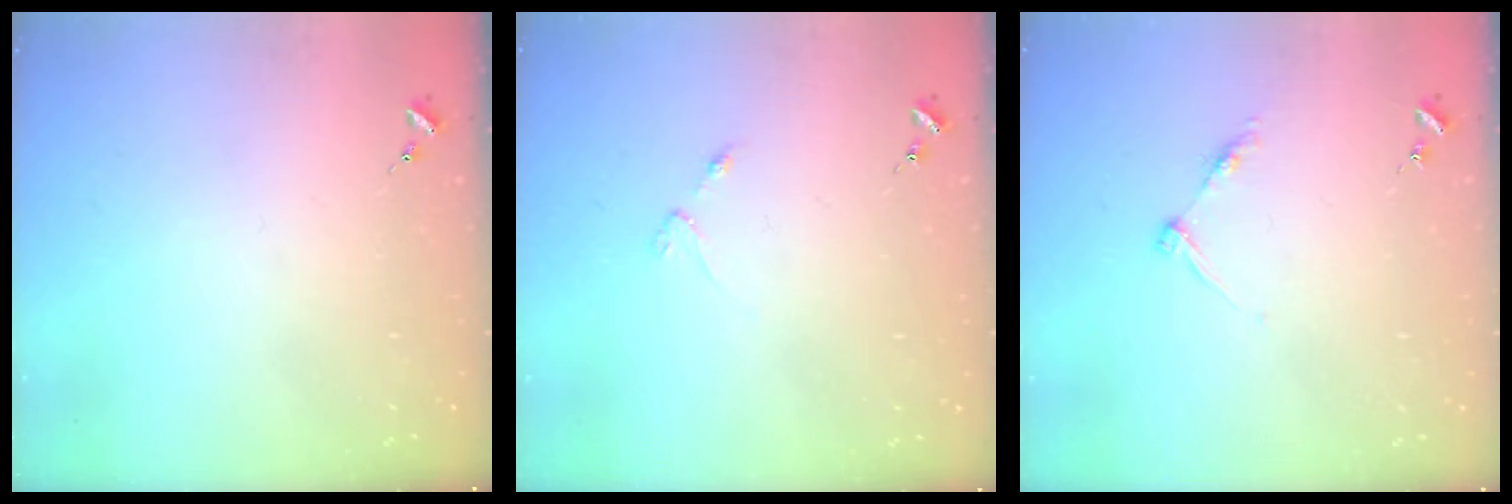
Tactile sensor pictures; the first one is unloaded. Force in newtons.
{"total": 2.5, "press": 2.4, "slide": 0.4}
{"total": 5.1, "press": 5.0, "slide": 0.8}